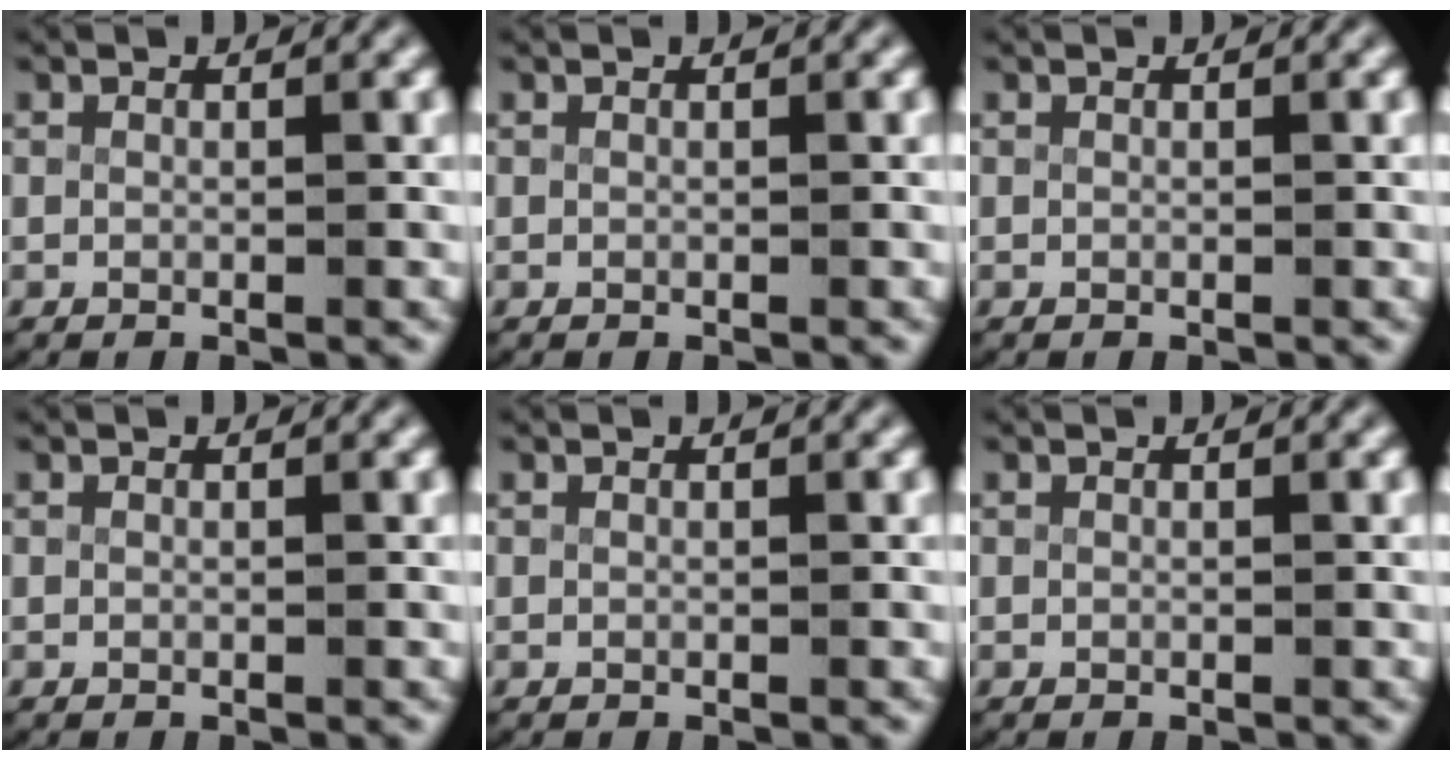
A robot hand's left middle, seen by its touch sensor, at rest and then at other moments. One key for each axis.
{"total": 0.0}
{"total": 0.0}
{"total": 0.0}
{"total": 0.0}
{"total": 0.0}